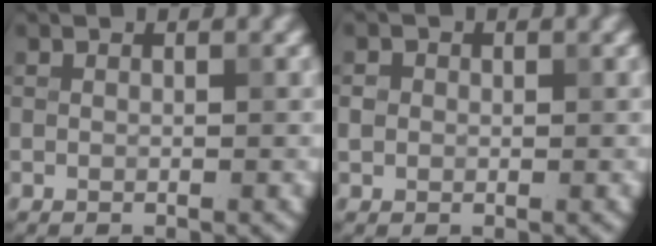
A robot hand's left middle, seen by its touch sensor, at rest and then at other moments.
{"total": 1.1, "force": [0.0, 1.0, 0.3], "torque": [0.000, -0.001, -0.002]}